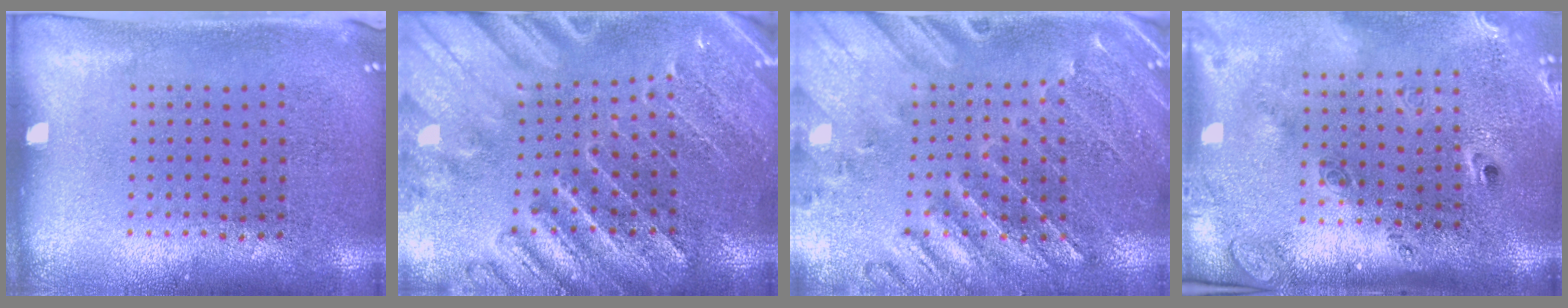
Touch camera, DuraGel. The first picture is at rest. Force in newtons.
{"total": 3.0, "press": 2.9, "slide": 0.8}
{"total": 0.8, "press": 0.7, "slide": 0.3}
{"total": 2.8, "press": 1.9, "slide": 2.0}